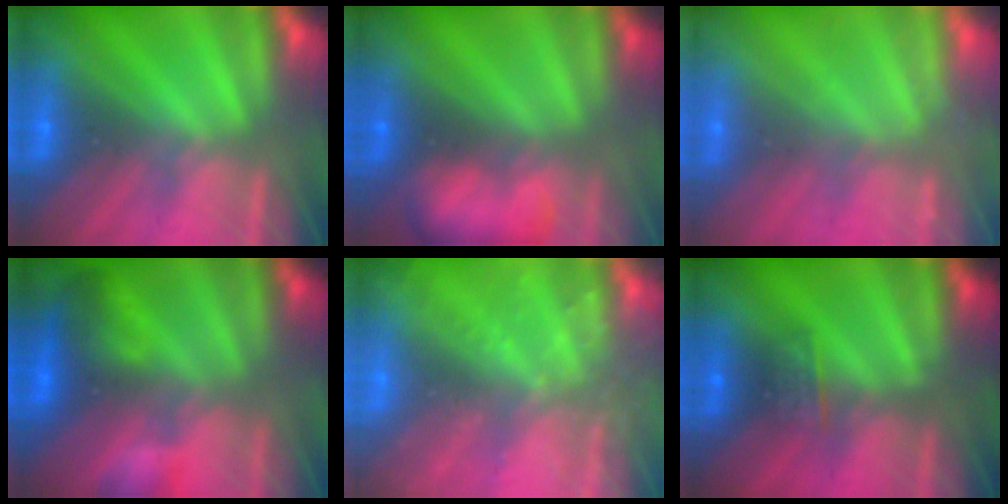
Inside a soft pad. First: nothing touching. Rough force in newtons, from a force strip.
{"total": 7.7}
{"total": 2.3}
{"total": 6.5}
{"total": 9.7}
{"total": 2.6}